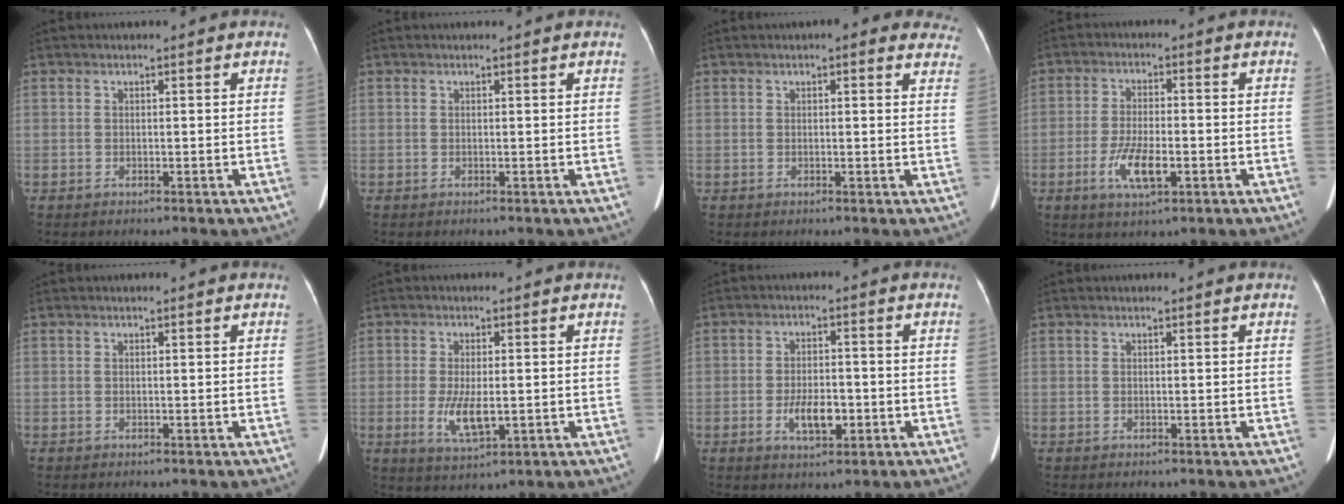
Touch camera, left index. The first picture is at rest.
{"total": 0.6, "force": [0.6, 0.0, 0.1], "torque": [-0.002, 0.003, 0.006]}
{"total": 7.7, "force": [6.2, 2.3, 3.8], "torque": [-0.022, 0.003, 0.047]}
{"total": 6.5, "force": [-2.4, 1.9, 5.7], "torque": [-0.117, -0.005, -0.040]}
{"total": 0.0}
{"total": 5.5, "force": [-0.9, 1.9, 5.1], "torque": [-0.104, -0.011, -0.009]}
{"total": 5.3, "force": [-1.8, 2.4, 4.4], "torque": [-0.084, 0.000, -0.025]}
{"total": 0.0}